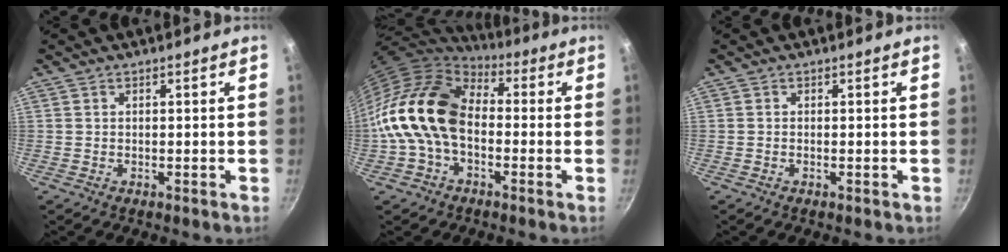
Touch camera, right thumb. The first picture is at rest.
{"total": 16.1, "force": [-1.4, 10.9, 11.8], "torque": [-0.193, 0.038, -0.044]}
{"total": 0.0}